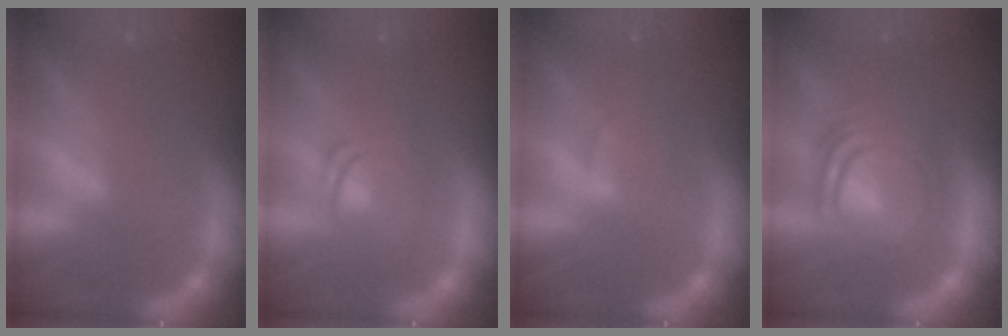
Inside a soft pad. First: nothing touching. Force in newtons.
{"total": 4.0}
{"total": 1.9}
{"total": 8.6}